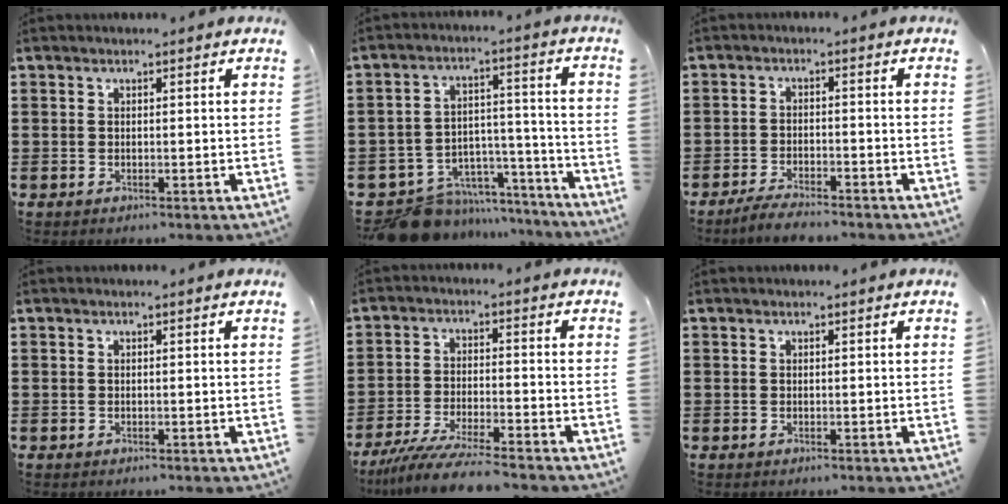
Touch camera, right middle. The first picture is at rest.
{"total": 10.9, "force": [-9.6, 4.3, 2.6], "torque": [-0.050, 0.043, -0.178]}
{"total": 3.4, "force": [-3.3, 0.2, 0.9], "torque": [-0.024, 0.002, -0.070]}
{"total": 0.0}
{"total": 6.8, "force": [-6.2, -0.1, 2.9], "torque": [-0.068, -0.016, -0.121]}
{"total": 0.0}